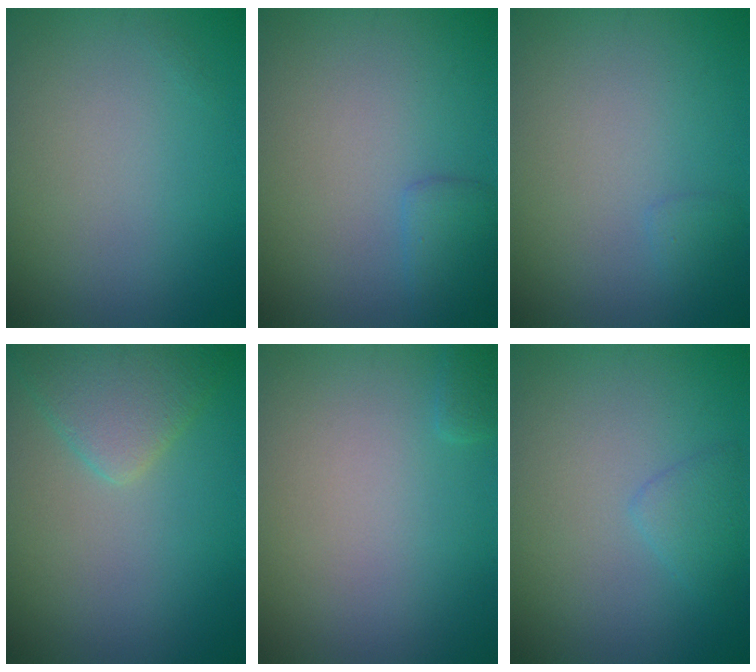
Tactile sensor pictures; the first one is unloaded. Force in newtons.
{"total": 1.6, "press": 1.6, "slide": 0.1}
{"total": 0.7, "press": 0.7, "slide": 0.1}
{"total": 3.5, "press": 3.5, "slide": 0.2}
{"total": 0.7, "press": 0.7, "slide": 0.1}
{"total": 1.5, "press": 1.5, "slide": 0.1}